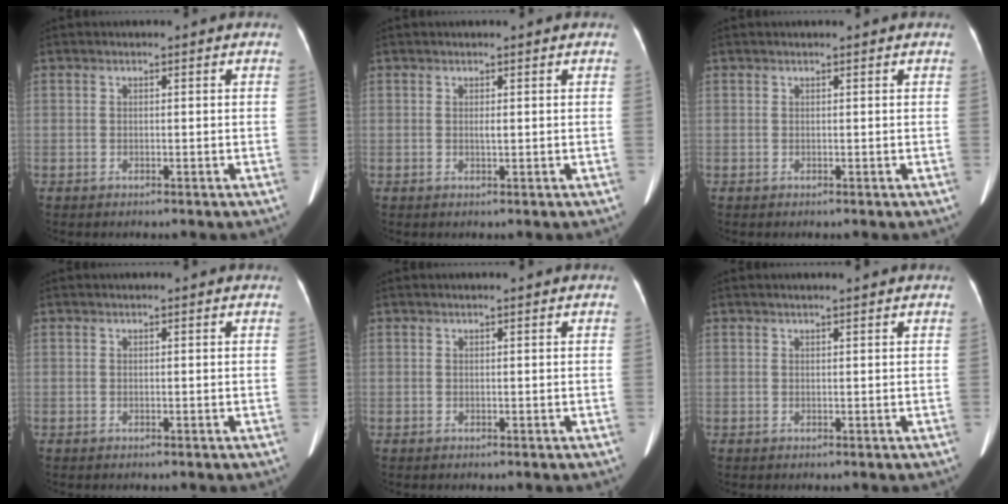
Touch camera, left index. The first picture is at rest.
{"total": 0.7, "force": [0.2, 0.0, 0.6], "torque": [-0.014, -0.001, 0.003]}
{"total": 0.9, "force": [0.8, 0.0, 0.4], "torque": [-0.008, 0.013, 0.012]}
{"total": 3.1, "force": [2.8, 0.4, 1.1], "torque": [-0.011, 0.028, 0.028]}
{"total": 1.9, "force": [1.7, -0.1, 0.8], "torque": [-0.011, 0.015, 0.022]}
{"total": 3.6, "force": [3.2, -0.1, 1.7], "torque": [-0.022, 0.016, 0.039]}